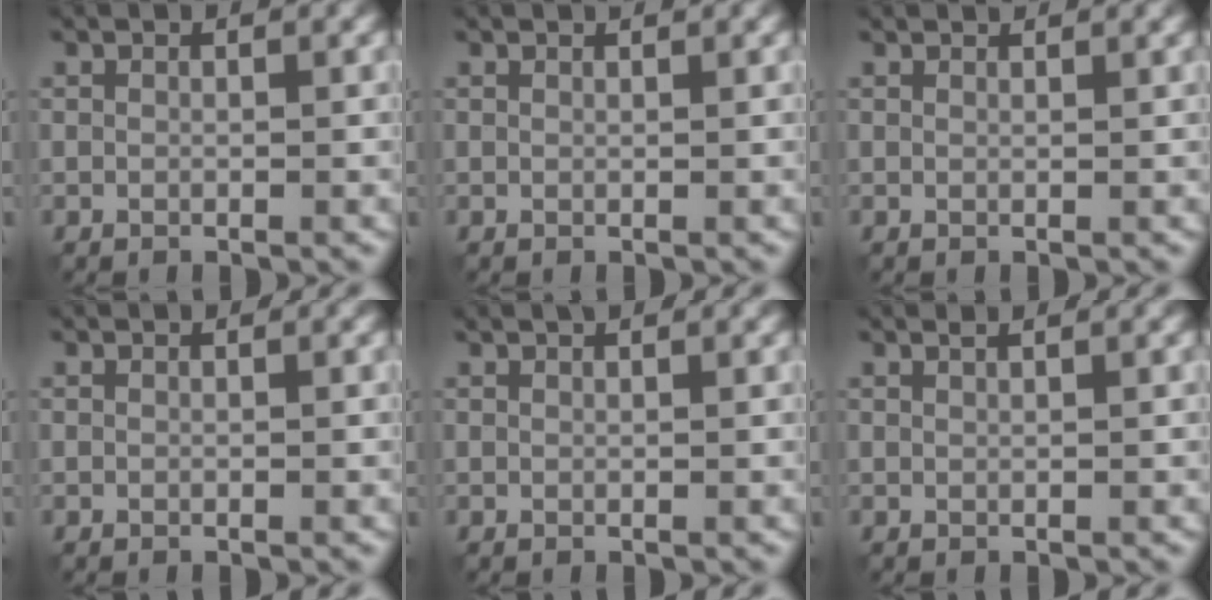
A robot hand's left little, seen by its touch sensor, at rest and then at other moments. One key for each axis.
{"total": 0.5, "fx": 0.5, "fy": 0.0, "fz": 0.2, "tx": -0.002, "ty": 0.000, "tz": 0.009}
{"total": 1.0, "fx": 1.0, "fy": 0.0, "fz": 0.2, "tx": -0.007, "ty": -0.002, "tz": 0.012}
{"total": 0.0}
{"total": 1.2, "fx": 1.0, "fy": 0.2, "fz": 0.6, "tx": -0.010, "ty": -0.001, "tz": 0.011}
{"total": 0.8, "fx": 0.7, "fy": 0.1, "fz": 0.4, "tx": -0.007, "ty": -0.002, "tz": 0.006}